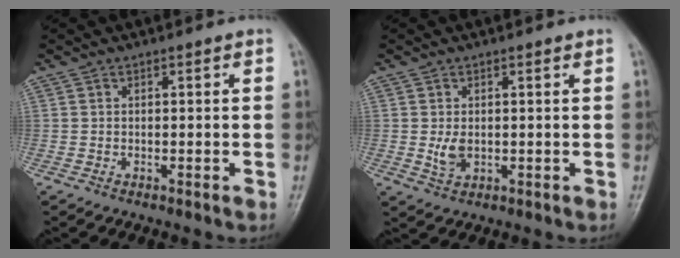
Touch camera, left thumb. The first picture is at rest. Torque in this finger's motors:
{"motor_torque": [0.58, 0.68, 0.38, 0.04, 0.01]}